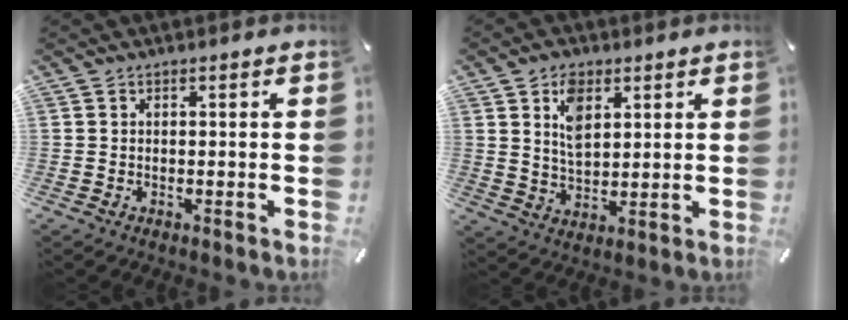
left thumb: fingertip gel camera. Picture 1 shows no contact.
{"total": 7.6, "force": [3.3, 5.0, 4.6], "torque": [-0.080, 0.000, 0.060]}